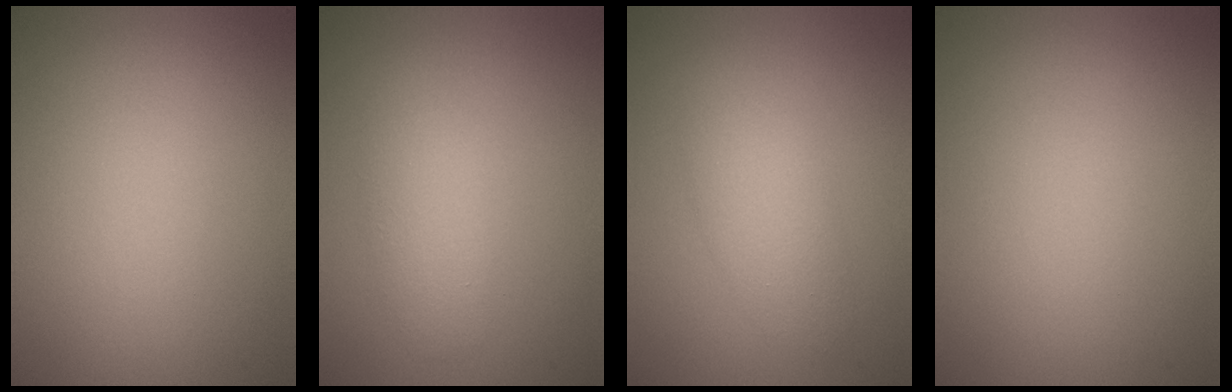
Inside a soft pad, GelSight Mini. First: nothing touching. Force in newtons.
{"total": 2.3, "press": 2.3, "slide": 0.1}
{"total": 2.8, "press": 2.8, "slide": 0.1}
{"total": 0.0}